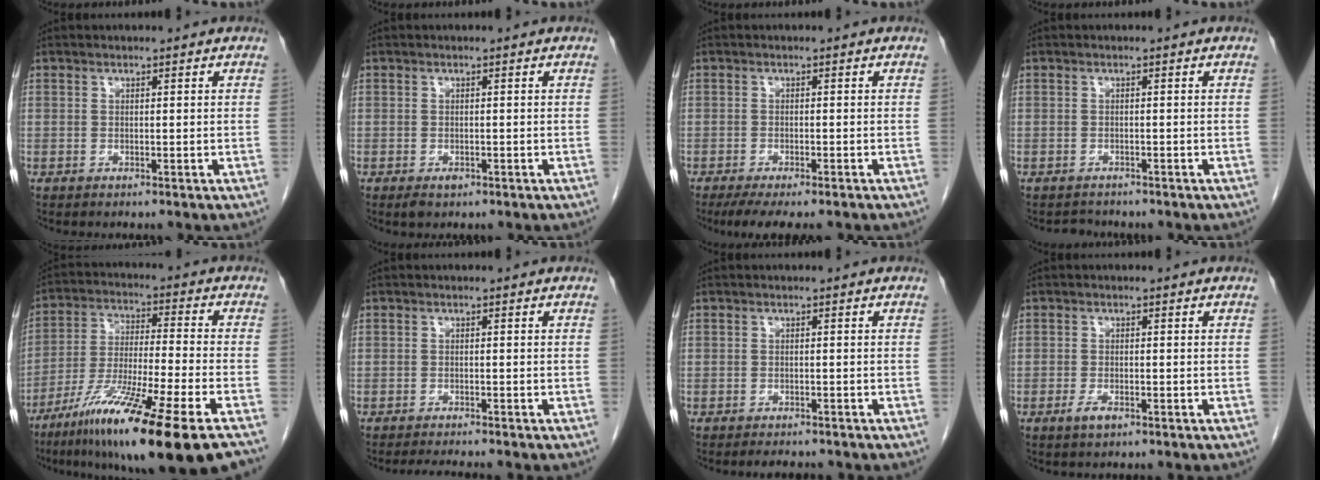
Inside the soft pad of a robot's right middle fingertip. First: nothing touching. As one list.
[{"total": 1.6, "force": [-0.9, 0.8, 1.0], "torque": [-0.016, 0.000, -0.008]}, {"total": 7.3, "force": [-5.8, 1.6, 4.1], "torque": [-0.053, -0.011, -0.087]}, {"total": 1.5, "force": [-1.4, 0.5, -0.2], "torque": [0.001, -0.004, -0.020]}, {"total": 20.1, "force": [-12.7, -0.2, 15.6], "torque": [-0.251, -0.054, -0.221]}, {"total": 2.9, "force": [-2.7, -0.2, 1.0], "torque": [-0.016, -0.010, -0.040]}, {"total": 2.7, "force": [-2.4, 0.8, 0.9], "torque": [-0.013, -0.004, -0.029]}, {"total": 1.9, "force": [-1.1, 0.6, 1.4], "torque": [-0.030, -0.001, -0.018]}]